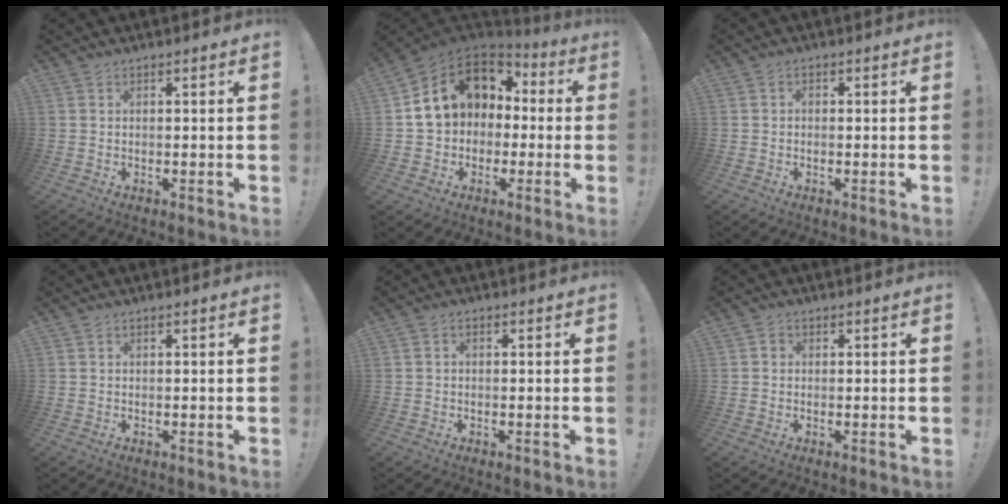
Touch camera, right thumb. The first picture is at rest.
{"total": 13.4, "force": [3.6, 10.9, 6.8], "torque": [-0.104, -0.006, 0.081]}
{"total": 1.0, "force": [-0.7, 0.5, 0.4], "torque": [-0.011, 0.005, -0.012]}
{"total": 0.0}
{"total": 1.0, "force": [-0.6, 0.5, 0.6], "torque": [-0.013, 0.005, -0.010]}
{"total": 1.2, "force": [-0.1, 1.1, 0.6], "torque": [-0.005, 0.003, -0.004]}